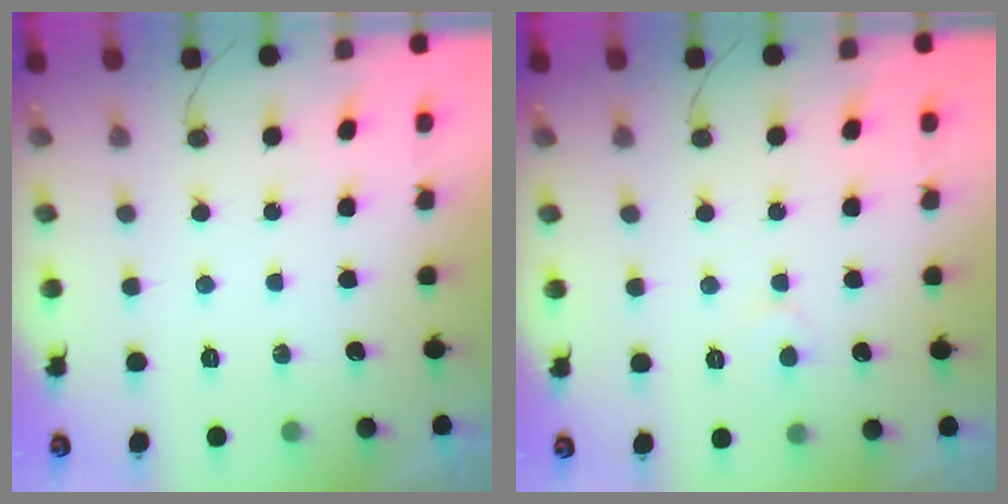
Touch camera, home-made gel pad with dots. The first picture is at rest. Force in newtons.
{"total": 4.2, "press": 4.2, "slide": 0.5}